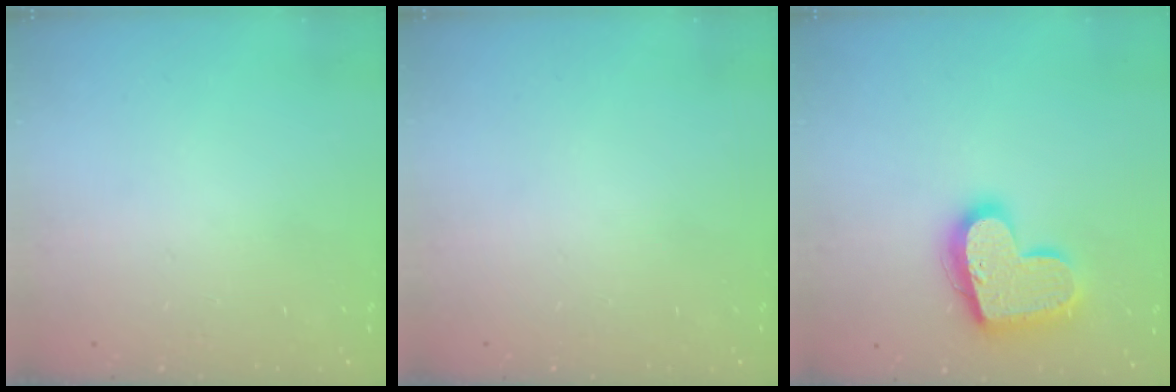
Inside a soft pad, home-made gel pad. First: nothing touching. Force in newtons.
{"total": 0.0}
{"total": 17.8, "press": 17.8, "slide": 1.2}